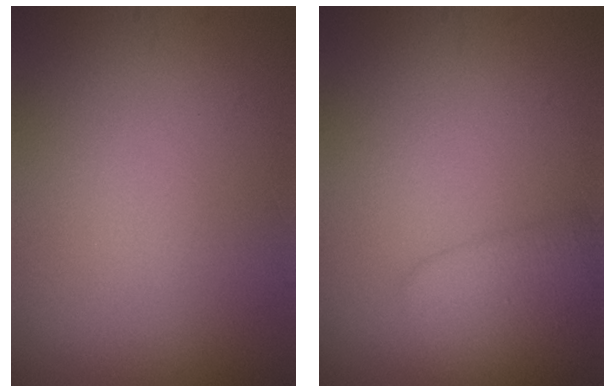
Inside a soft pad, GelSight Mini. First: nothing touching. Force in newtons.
{"total": 2.9, "press": 2.9, "slide": 0.1}